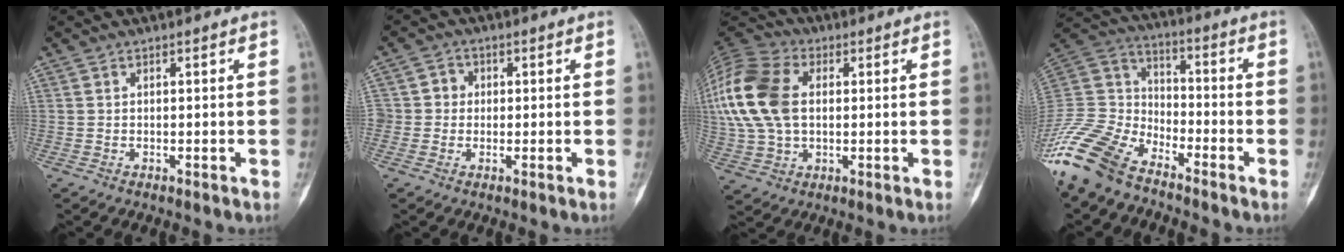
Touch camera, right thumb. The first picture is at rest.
{"total": 3.8, "force": [0.1, 3.7, 0.9], "torque": [0.014, 0.009, -0.002]}
{"total": 20.4, "force": [2.9, 13.6, 14.9], "torque": [-0.344, 0.012, 0.053]}
{"total": 17.5, "force": [-13.1, 8.5, 7.8], "torque": [-0.161, 0.057, -0.261]}